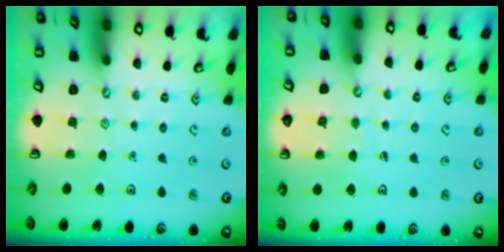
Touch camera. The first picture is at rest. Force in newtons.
{"total": 4.0, "press": 4.0, "slide": 0.3}